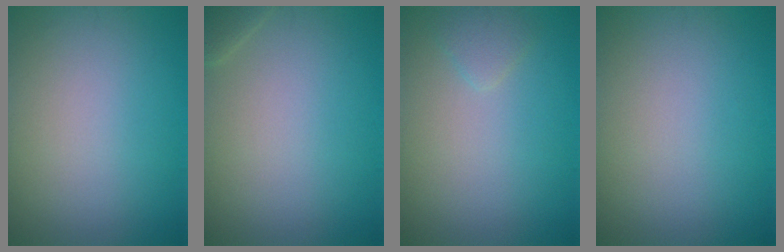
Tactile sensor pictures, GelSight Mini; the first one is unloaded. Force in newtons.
{"total": 1.1, "press": 1.1, "slide": 0.1}
{"total": 1.1, "press": 1.1, "slide": 0.1}
{"total": 0.0}